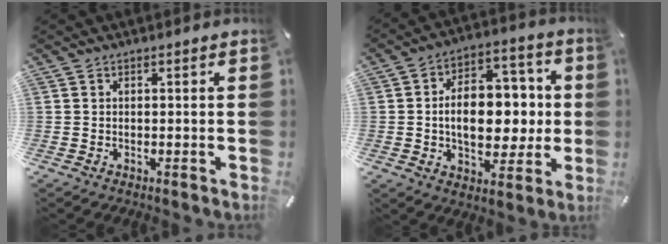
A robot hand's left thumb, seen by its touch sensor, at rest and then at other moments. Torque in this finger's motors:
{"motor_torque": [2.25, 2.20, 0.87, 0.41, 0.52]}